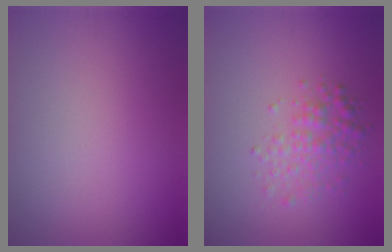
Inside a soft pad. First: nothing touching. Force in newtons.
{"total": 2.5, "press": 2.5, "slide": 0.1}